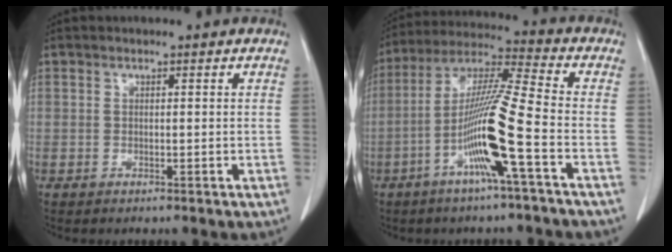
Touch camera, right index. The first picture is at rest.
{"total": 13.0, "force": [-4.6, -1.0, 12.1], "torque": [-0.236, 0.000, -0.096]}